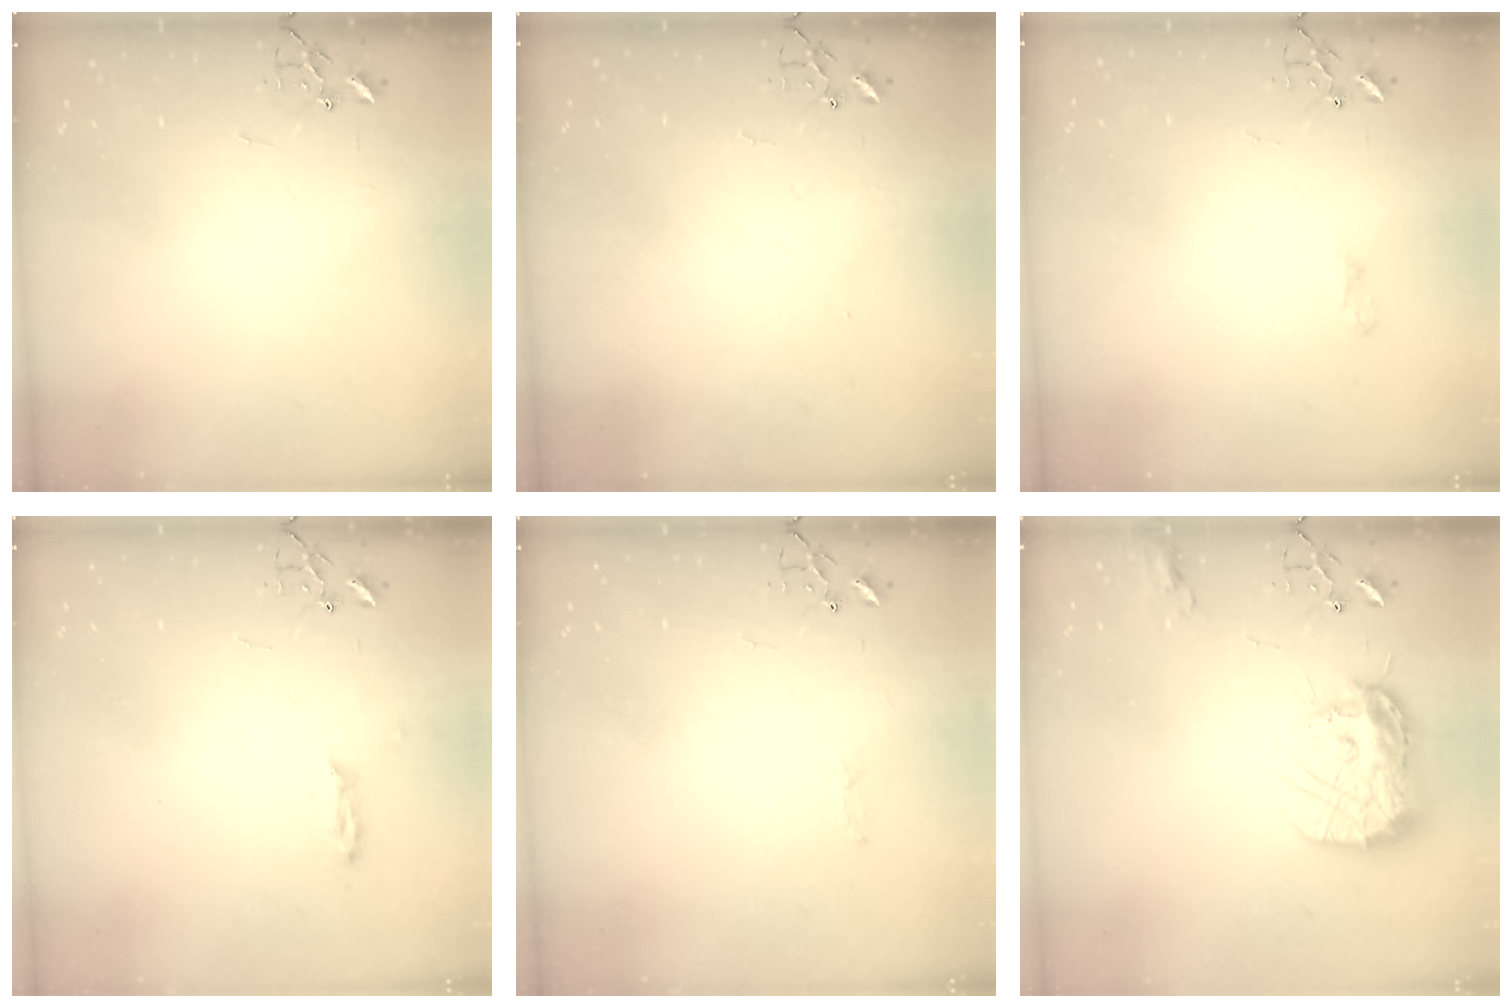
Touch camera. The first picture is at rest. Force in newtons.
{"total": 1.1, "press": 1.1, "slide": 0.1}
{"total": 5.0, "press": 4.9, "slide": 0.6}
{"total": 2.3, "press": 2.2, "slide": 0.4}
{"total": 2.8, "press": 2.8, "slide": 0.4}
{"total": 15.0, "press": 14.9, "slide": 1.1}